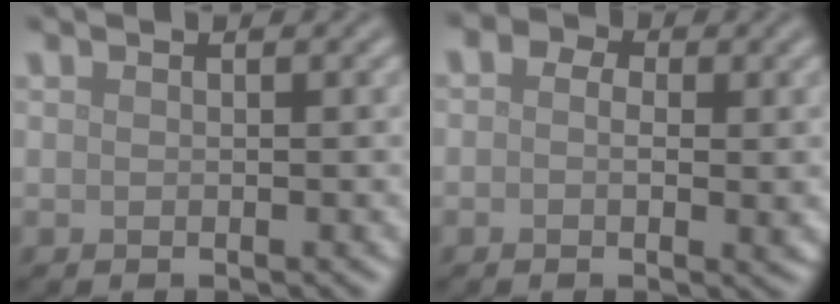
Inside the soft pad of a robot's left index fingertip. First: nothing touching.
{"total": 4.2, "force": [1.0, 2.7, 3.0], "torque": [-0.022, 0.008, -0.012]}